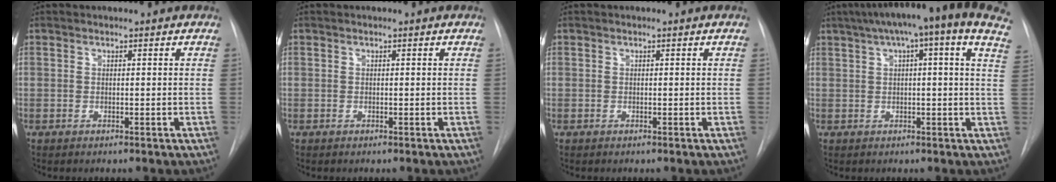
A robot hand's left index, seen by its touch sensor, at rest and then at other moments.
{"total": 0.0}
{"total": 0.0}
{"total": 19.7, "force": [13.5, 1.5, 14.2], "torque": [-0.222, 0.054, 0.159]}